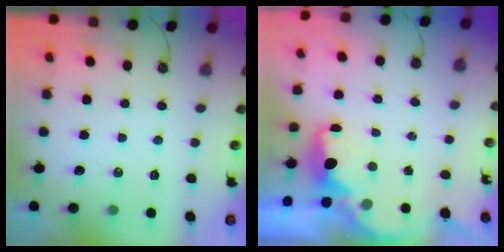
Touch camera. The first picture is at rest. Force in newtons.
{"total": 2.1, "press": 2.1, "slide": 0.5}